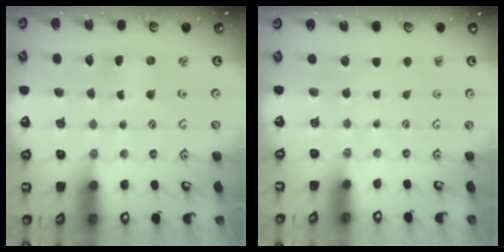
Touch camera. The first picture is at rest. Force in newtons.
{"total": 0.0}